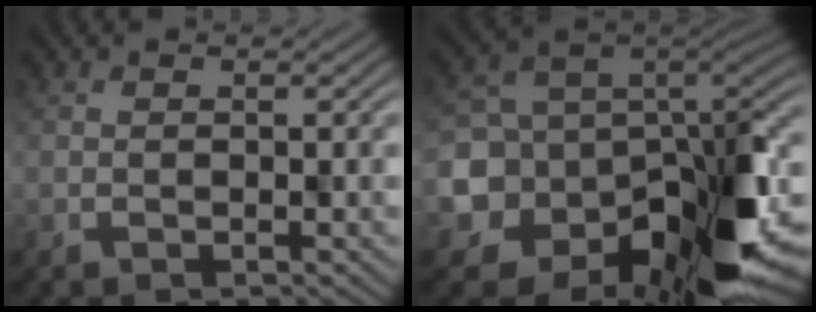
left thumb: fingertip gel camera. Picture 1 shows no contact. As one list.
[{"total": 13.0, "force": [-2.6, 9.7, 8.1], "torque": [-0.150, -0.038, -0.036]}]